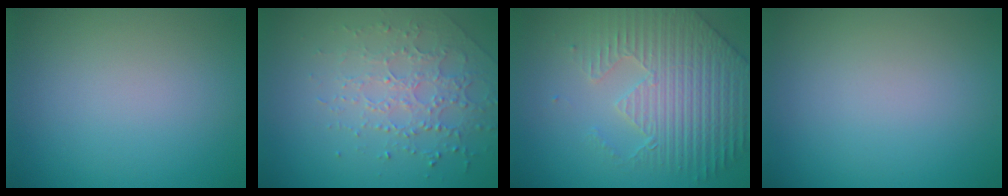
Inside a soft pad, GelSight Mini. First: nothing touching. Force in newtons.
{"total": 2.6, "press": 2.4, "slide": 1.1}
{"total": 5.1, "press": 4.8, "slide": 1.6}
{"total": 0.0}